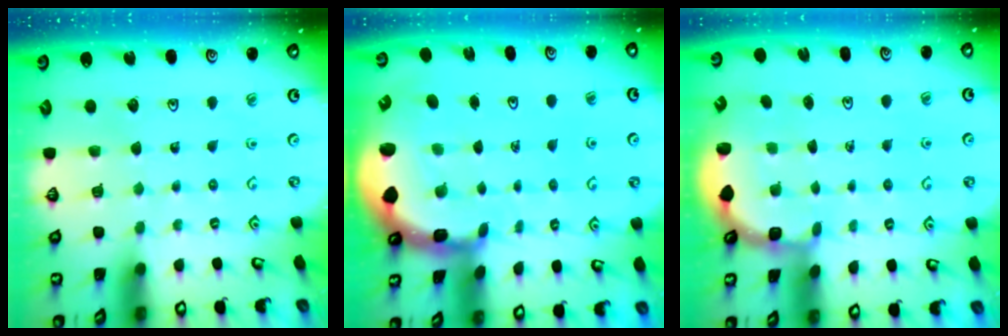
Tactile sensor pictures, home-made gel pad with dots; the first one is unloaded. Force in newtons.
{"total": 3.8, "press": 3.6, "slide": 1.0}
{"total": 2.4, "press": 1.8, "slide": 1.6}